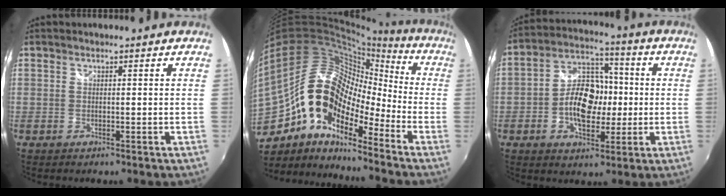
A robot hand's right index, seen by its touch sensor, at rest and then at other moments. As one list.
[{"total": 20.4, "force": [-9.8, 10.9, 14.2], "torque": [-0.260, -0.009, -0.197]}, {"total": 12.3, "force": [-1.9, 7.8, 9.4], "torque": [-0.176, 0.025, -0.032]}]